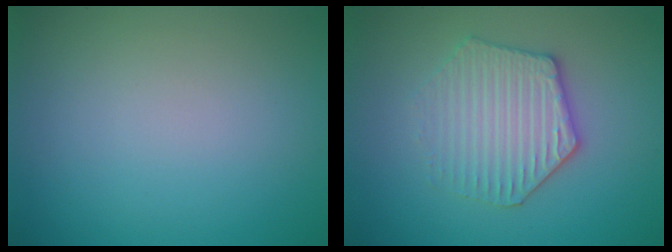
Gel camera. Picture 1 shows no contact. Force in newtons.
{"total": 3.7, "press": 3.6, "slide": 1.0}